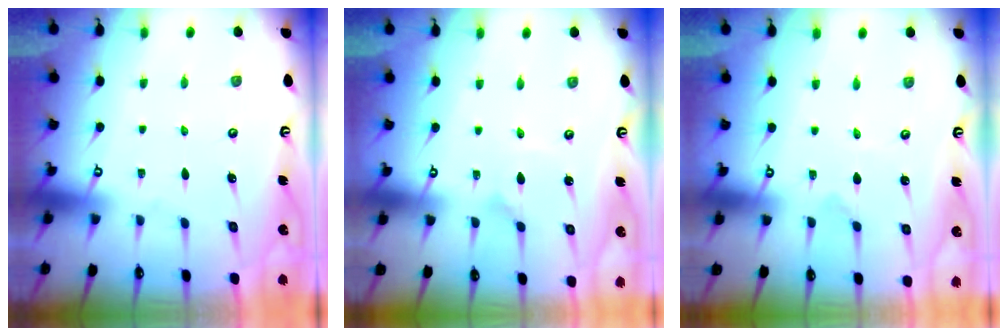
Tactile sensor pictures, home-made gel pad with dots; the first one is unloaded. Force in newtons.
{"total": 0.7, "press": 0.7, "slide": 0.0}
{"total": 0.0}